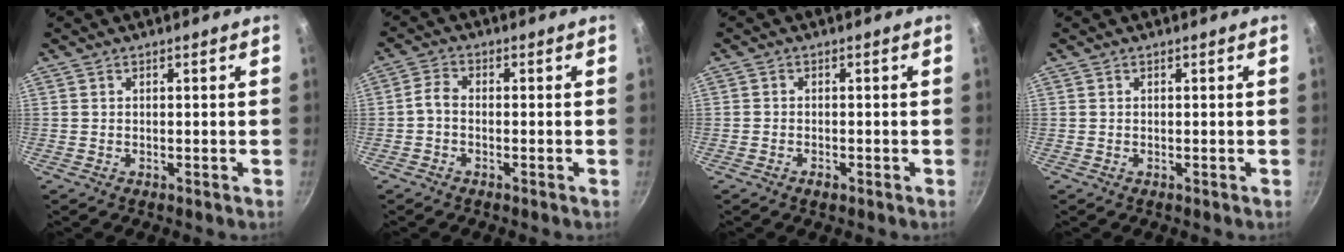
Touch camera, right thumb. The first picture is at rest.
{"total": 2.6, "force": [-1.0, 1.6, 1.8], "torque": [-0.045, 0.015, -0.028]}
{"total": 1.6, "force": [-1.0, 0.8, 0.9], "torque": [-0.020, 0.007, -0.020]}
{"total": 0.0}